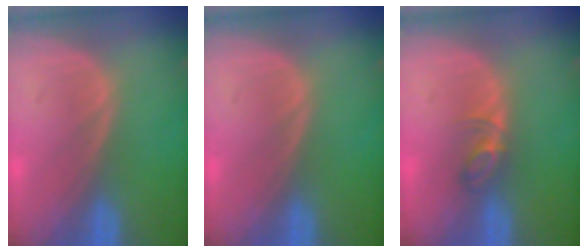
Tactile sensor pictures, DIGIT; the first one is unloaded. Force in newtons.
{"total": 0.0}
{"total": 2.8, "press": 2.8, "slide": 0.4}